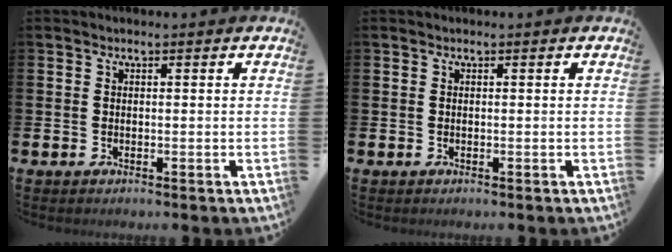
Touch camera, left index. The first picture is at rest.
{"total": 0.0}